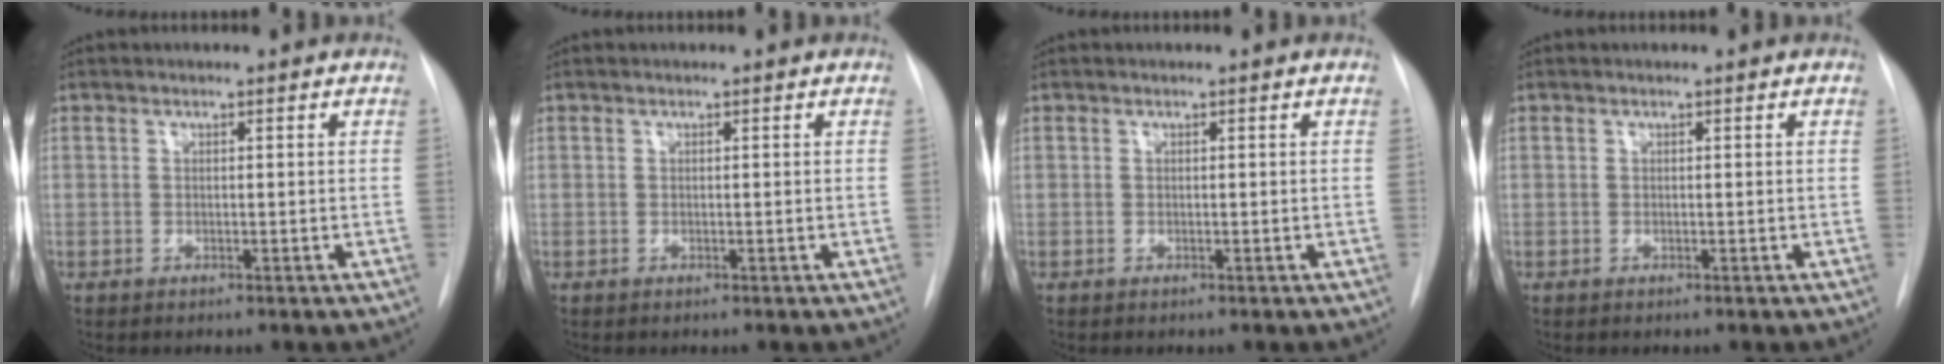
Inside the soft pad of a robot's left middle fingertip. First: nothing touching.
{"total": 0.0}
{"total": 0.0}
{"total": 0.0}